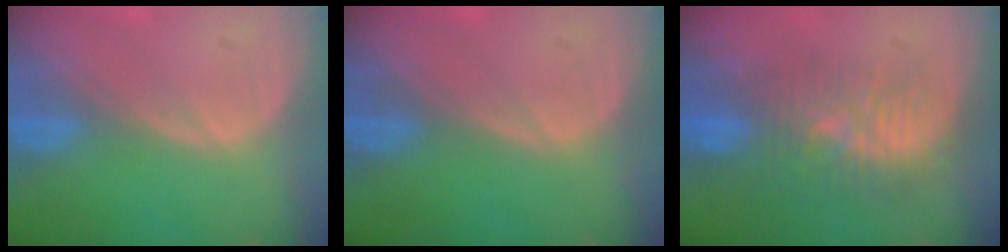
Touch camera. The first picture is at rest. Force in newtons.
{"total": 0.0}
{"total": 9.3, "press": 8.5, "slide": 3.6}